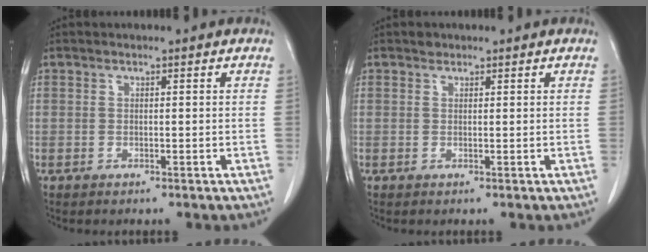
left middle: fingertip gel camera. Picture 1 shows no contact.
{"total": 0.7, "force": [0.6, 0.4, 0.1], "torque": [-0.005, 0.000, 0.008]}